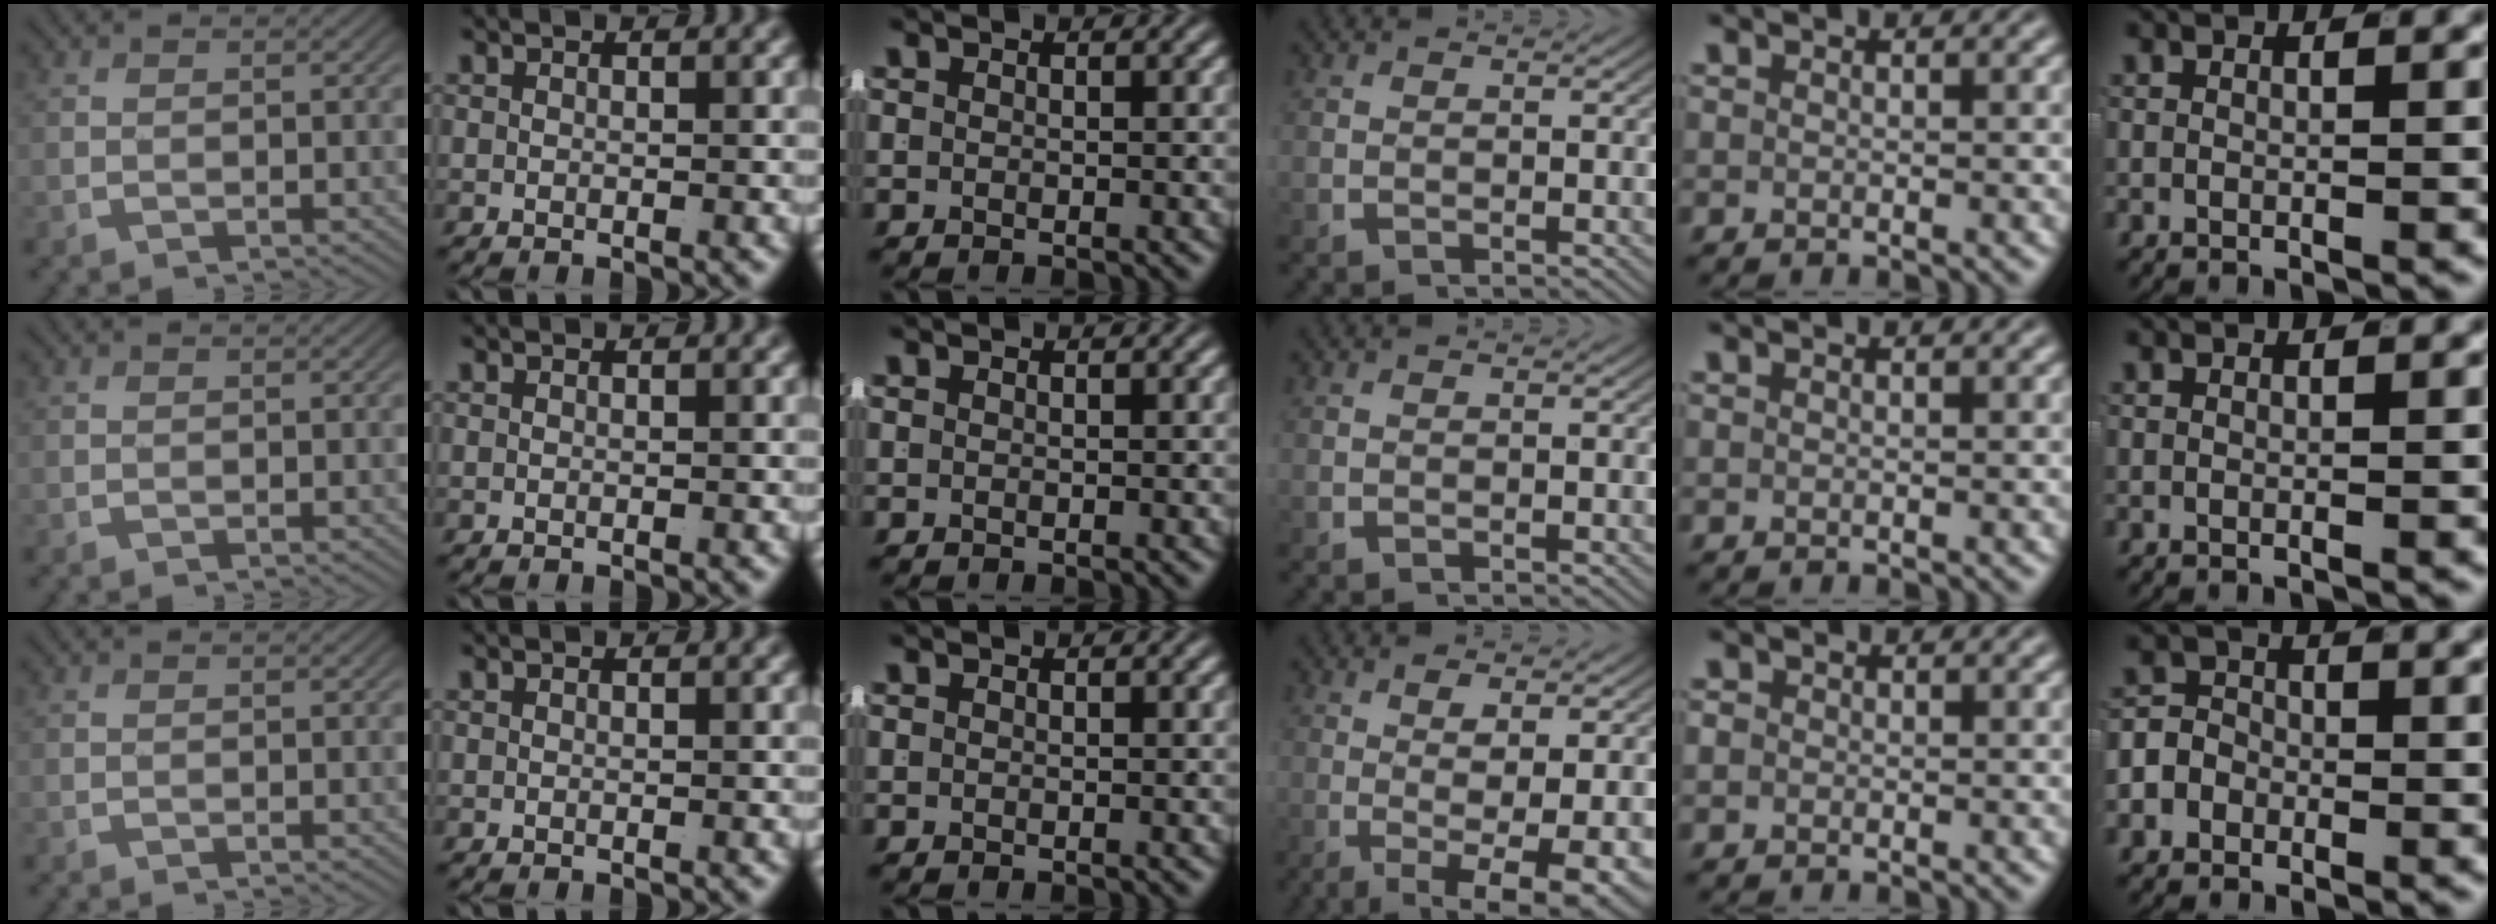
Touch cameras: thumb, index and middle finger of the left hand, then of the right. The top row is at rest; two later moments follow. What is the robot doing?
{"motion": "lift_and_place", "object": "shirt"}